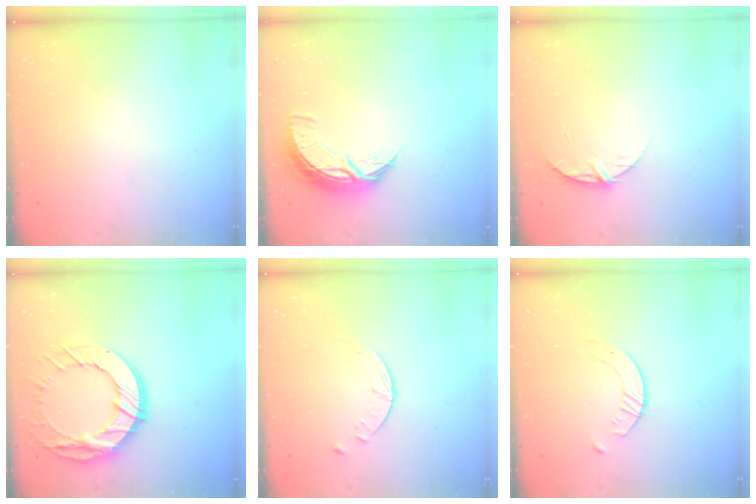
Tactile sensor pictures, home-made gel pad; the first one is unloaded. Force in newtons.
{"total": 8.2, "press": 8.2, "slide": 0.0}
{"total": 6.1, "press": 6.1, "slide": 0.7}
{"total": 16.6, "press": 16.6, "slide": 1.5}
{"total": 2.6, "press": 2.5, "slide": 0.3}
{"total": 2.1, "press": 2.0, "slide": 0.3}